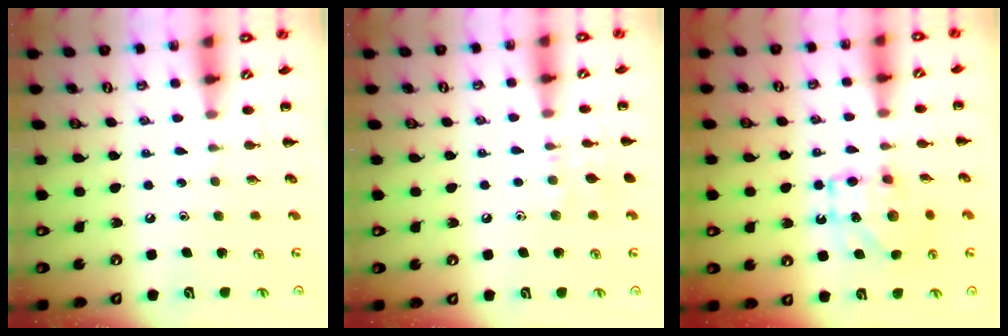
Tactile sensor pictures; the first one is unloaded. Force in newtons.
{"total": 8.3, "press": 8.0, "slide": 2.1}
{"total": 10.9, "press": 10.8, "slide": 1.3}